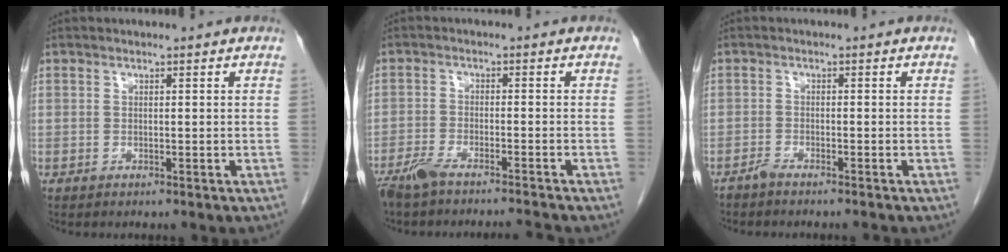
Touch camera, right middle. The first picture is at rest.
{"total": 6.7, "force": [-6.0, -0.2, 2.9], "torque": [-0.049, -0.012, -0.105]}
{"total": 2.1, "force": [-2.0, -0.2, 0.7], "torque": [-0.011, -0.002, -0.034]}